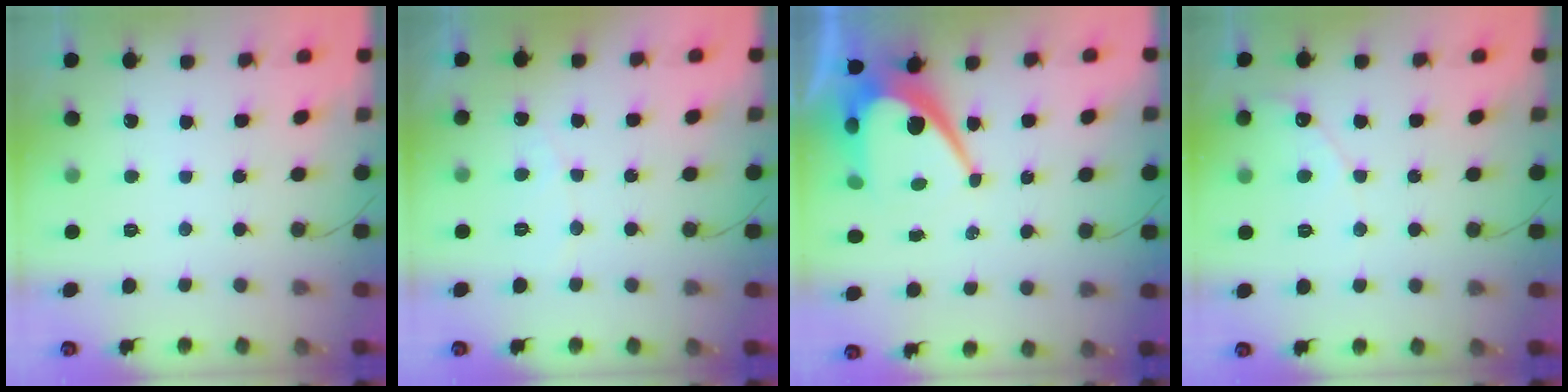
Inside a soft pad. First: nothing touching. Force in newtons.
{"total": 2.8, "press": 2.8, "slide": 0.2}
{"total": 11.2, "press": 11.1, "slide": 0.8}
{"total": 4.0, "press": 4.0, "slide": 0.3}